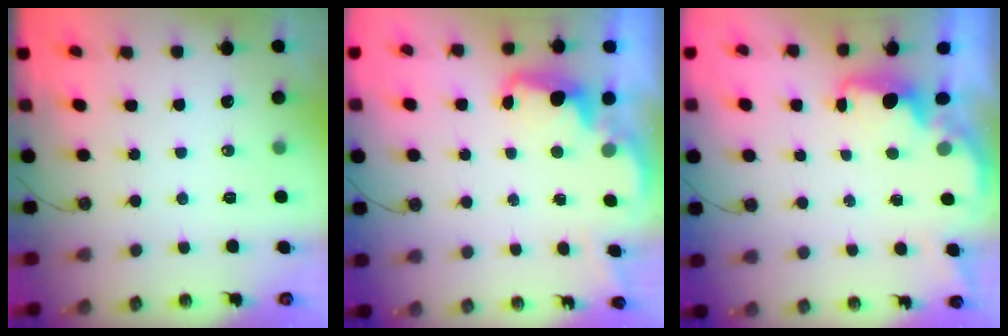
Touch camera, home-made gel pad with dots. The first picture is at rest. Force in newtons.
{"total": 2.4, "press": 2.4, "slide": 0.5}
{"total": 1.8, "press": 1.7, "slide": 0.7}